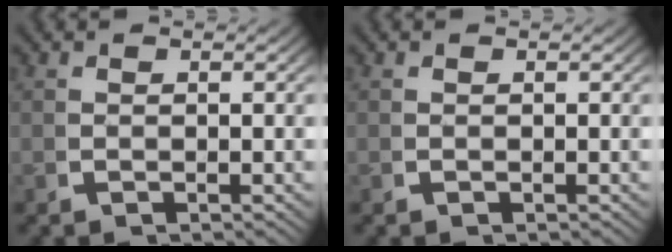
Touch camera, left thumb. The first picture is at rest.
{"total": 0.0}